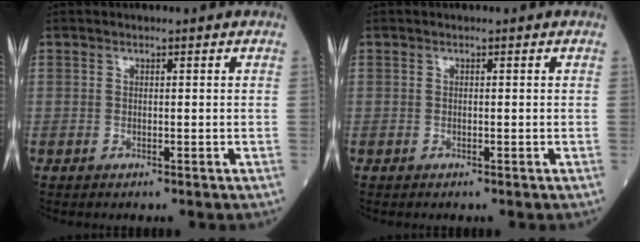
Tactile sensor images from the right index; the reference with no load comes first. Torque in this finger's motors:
{"motor_torque": [0.00, 0.00, 0.00, 0.00]}